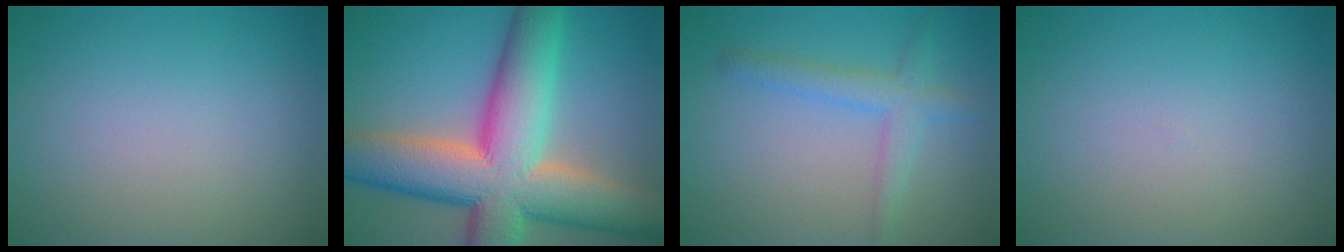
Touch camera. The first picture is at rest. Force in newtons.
{"total": 14.5, "press": 14.5, "slide": 1.0}
{"total": 2.9, "press": 2.9, "slide": 0.1}
{"total": 0.0}